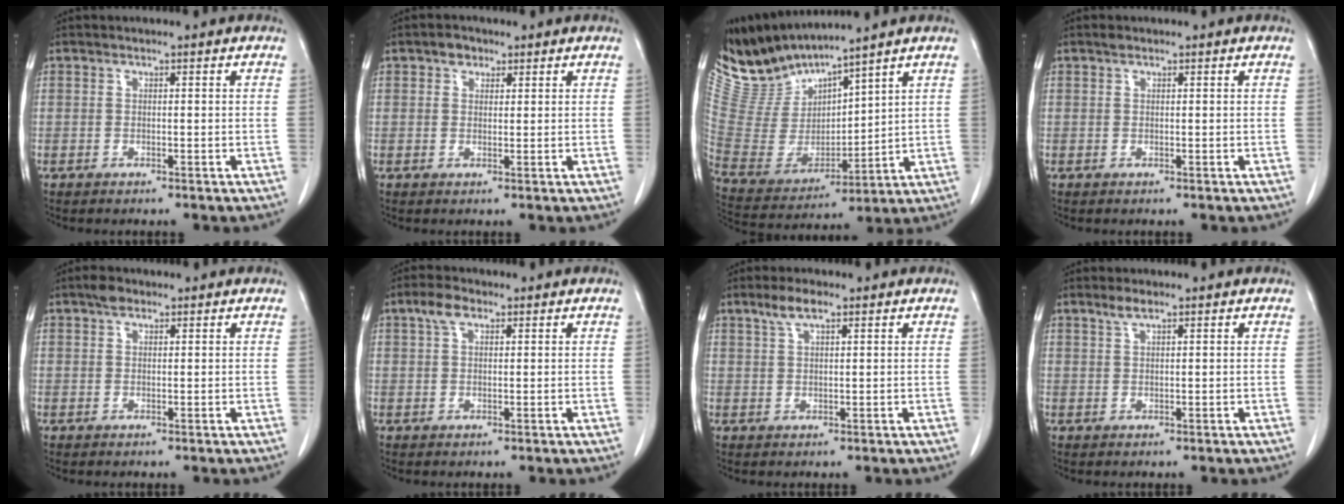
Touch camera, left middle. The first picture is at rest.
{"total": 2.2, "force": [1.3, 1.6, 0.9], "torque": [-0.015, 0.007, 0.019]}
{"total": 10.1, "force": [10.0, 0.6, 1.5], "torque": [-0.059, -0.004, 0.227]}
{"total": 0.5, "force": [0.4, 0.2, 0.2], "torque": [-0.008, 0.004, 0.007]}
{"total": 1.8, "force": [1.2, 1.0, 0.9], "torque": [-0.018, 0.009, 0.019]}
{"total": 3.2, "force": [1.7, 1.6, 2.2], "torque": [-0.051, 0.015, 0.035]}
{"total": 3.4, "force": [2.2, 0.8, 2.4], "torque": [-0.054, 0.009, 0.045]}
{"total": 1.8, "force": [1.3, 0.3, 1.2], "torque": [-0.028, 0.005, 0.027]}